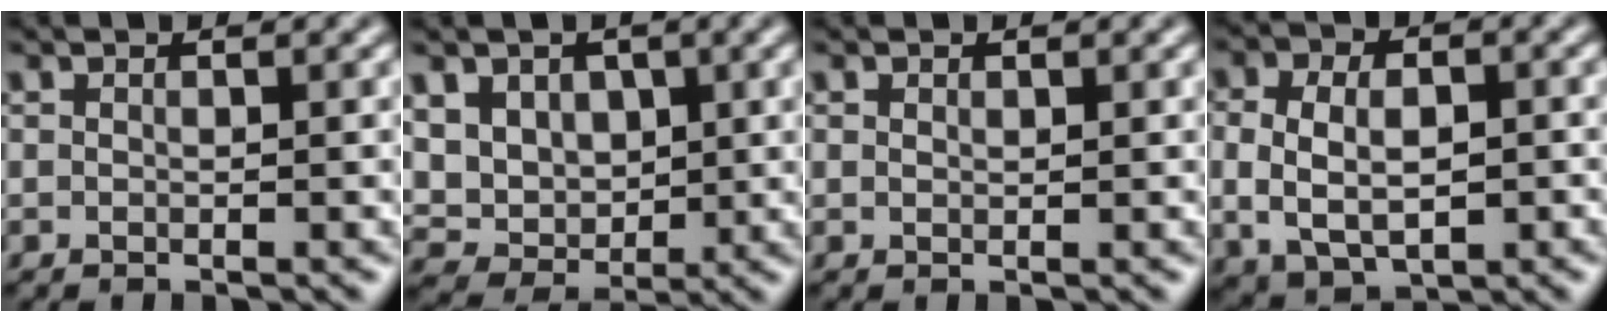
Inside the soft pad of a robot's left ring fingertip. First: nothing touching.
{"total": 6.4, "force": [1.9, 5.3, 3.1], "torque": [-0.064, 0.005, 0.036]}
{"total": 0.5, "force": [0.4, 0.3, 0.1], "torque": [-0.001, -0.002, 0.007]}
{"total": 7.1, "force": [-0.4, 5.0, 4.9], "torque": [-0.084, 0.004, -0.006]}